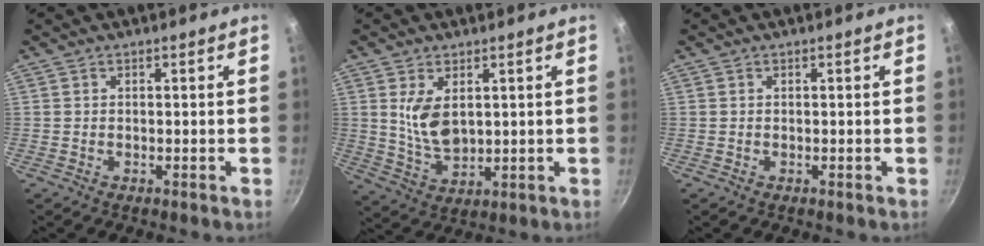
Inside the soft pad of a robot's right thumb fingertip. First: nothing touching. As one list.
[{"total": 7.8, "force": [2.1, 4.4, 6.0], "torque": [-0.105, -0.026, 0.051]}, {"total": 0.0}]